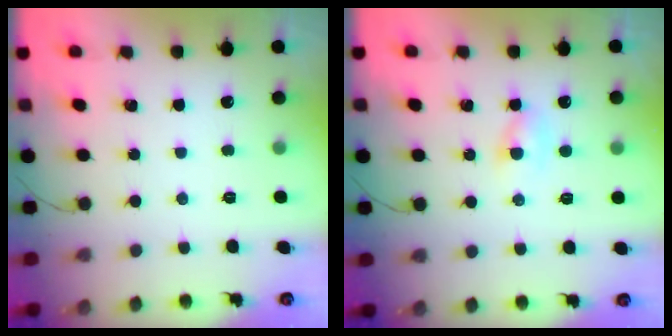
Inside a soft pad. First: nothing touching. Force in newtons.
{"total": 2.3, "press": 2.1, "slide": 0.9}